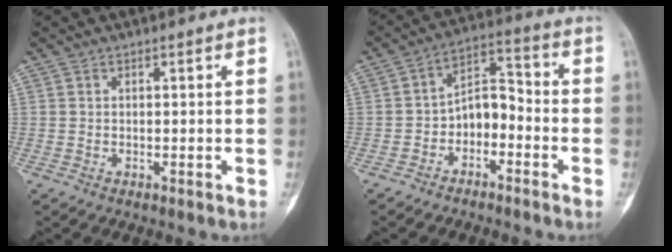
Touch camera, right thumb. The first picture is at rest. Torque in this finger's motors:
{"motor_torque": [0.23, 0.11, -0.11, 0.19, -0.05]}